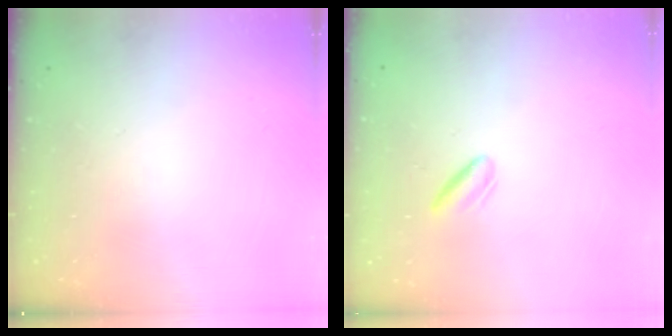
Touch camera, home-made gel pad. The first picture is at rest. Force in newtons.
{"total": 3.0, "press": 2.7, "slide": 1.3}